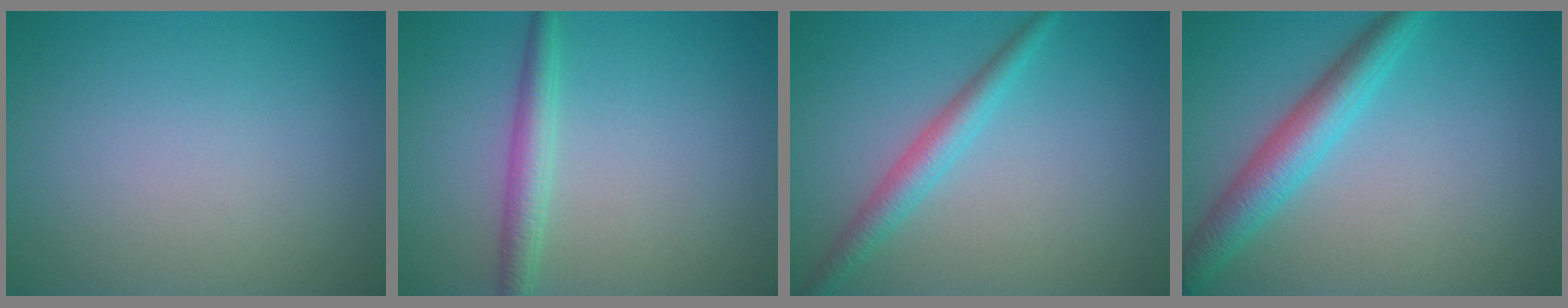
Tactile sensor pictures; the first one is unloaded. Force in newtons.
{"total": 2.5, "press": 2.5, "slide": 0.1}
{"total": 2.8, "press": 2.8, "slide": 0.1}
{"total": 4.4, "press": 4.4, "slide": 0.1}